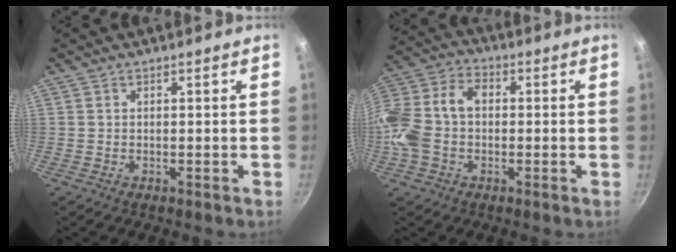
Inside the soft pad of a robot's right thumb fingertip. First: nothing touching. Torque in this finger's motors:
{"motor_torque": [1.05, 1.86, 0.99, -0.65, 0.45]}